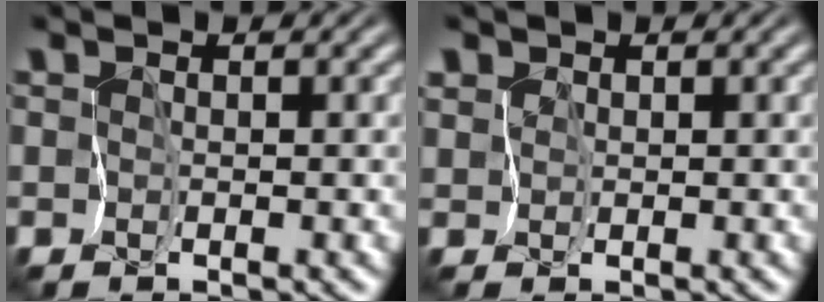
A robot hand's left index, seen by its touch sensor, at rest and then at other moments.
{"total": 0.9, "force": [0.5, 0.8, -0.1], "torque": [0.001, -0.002, 0.009]}